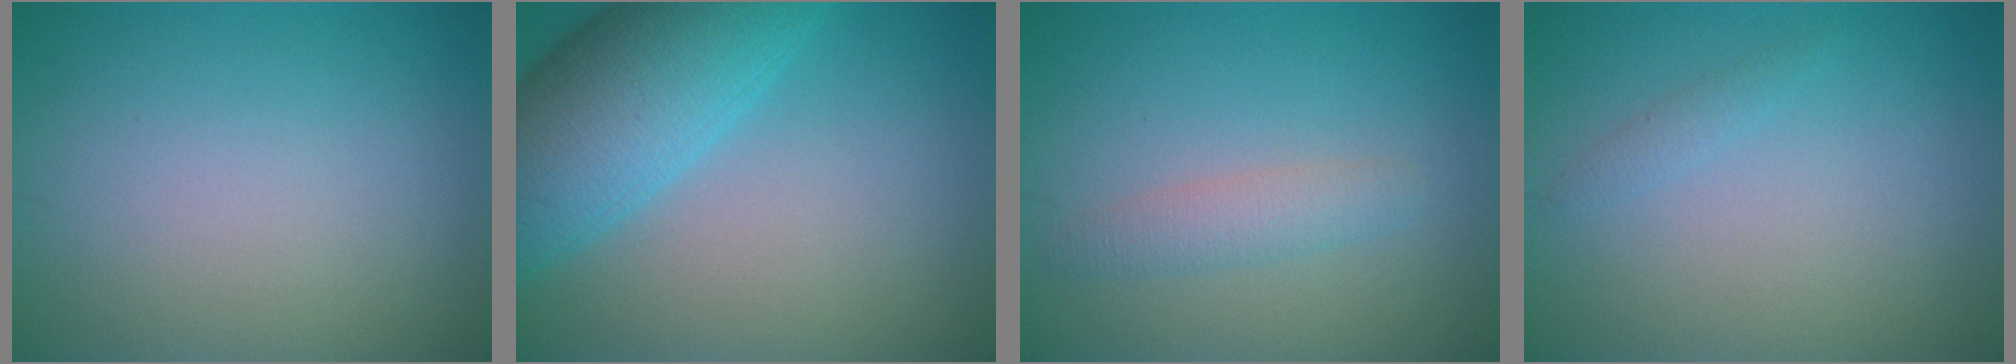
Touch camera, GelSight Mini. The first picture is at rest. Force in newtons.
{"total": 9.3, "press": 9.3, "slide": 0.4}
{"total": 2.1, "press": 2.1, "slide": 0.1}
{"total": 0.8, "press": 0.8, "slide": 0.1}